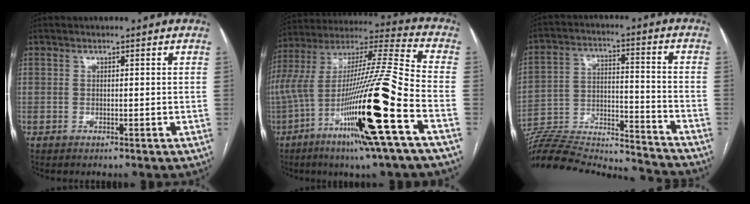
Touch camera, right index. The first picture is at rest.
{"total": 29.0, "force": [-10.8, 2.0, 26.8], "torque": [-0.522, -0.042, -0.198]}
{"total": 28.2, "force": [-26.4, 3.5, 9.5], "torque": [-0.191, -0.003, -0.408]}